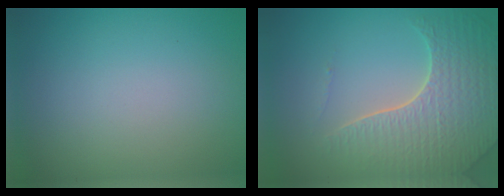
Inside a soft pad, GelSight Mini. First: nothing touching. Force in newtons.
{"total": 6.8, "press": 5.2, "slide": 4.4}